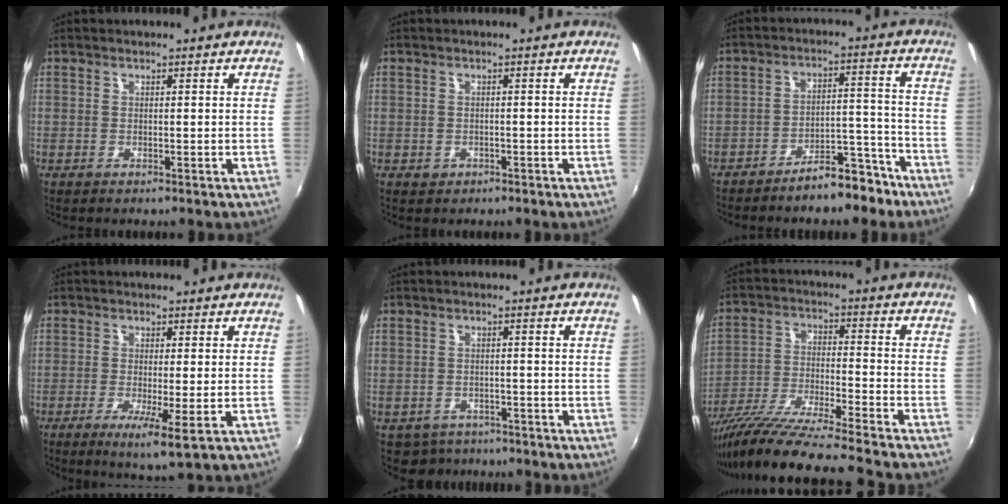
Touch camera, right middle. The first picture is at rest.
{"total": 1.6, "force": [-0.8, 1.4, 0.5], "torque": [-0.011, -0.004, -0.009]}
{"total": 9.2, "force": [-7.6, 3.2, 3.9], "torque": [-0.056, 0.039, -0.098]}
{"total": 5.0, "force": [-1.7, 0.3, 4.7], "torque": [-0.094, -0.019, -0.030]}
{"total": 4.3, "force": [-3.3, 2.8, 0.3], "torque": [-0.020, -0.004, -0.051]}
{"total": 16.8, "force": [-14.5, -1.3, 8.4], "torque": [-0.160, -0.045, -0.253]}